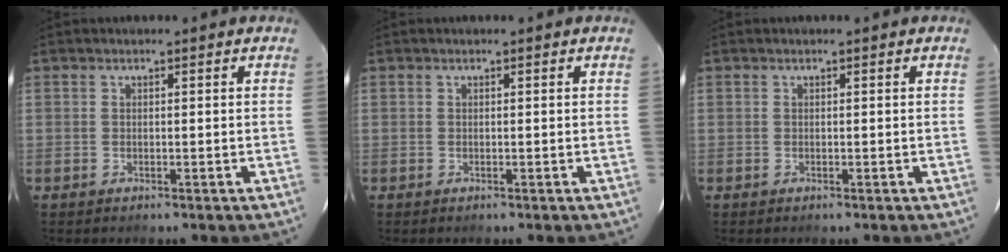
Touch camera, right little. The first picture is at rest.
{"total": 0.0}
{"total": 0.0}